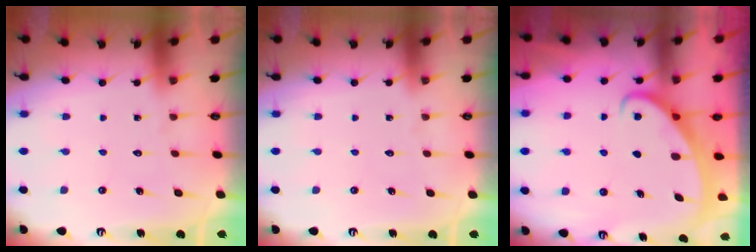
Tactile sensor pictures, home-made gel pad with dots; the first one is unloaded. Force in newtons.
{"total": 0.0}
{"total": 2.5, "press": 2.5, "slide": 0.3}